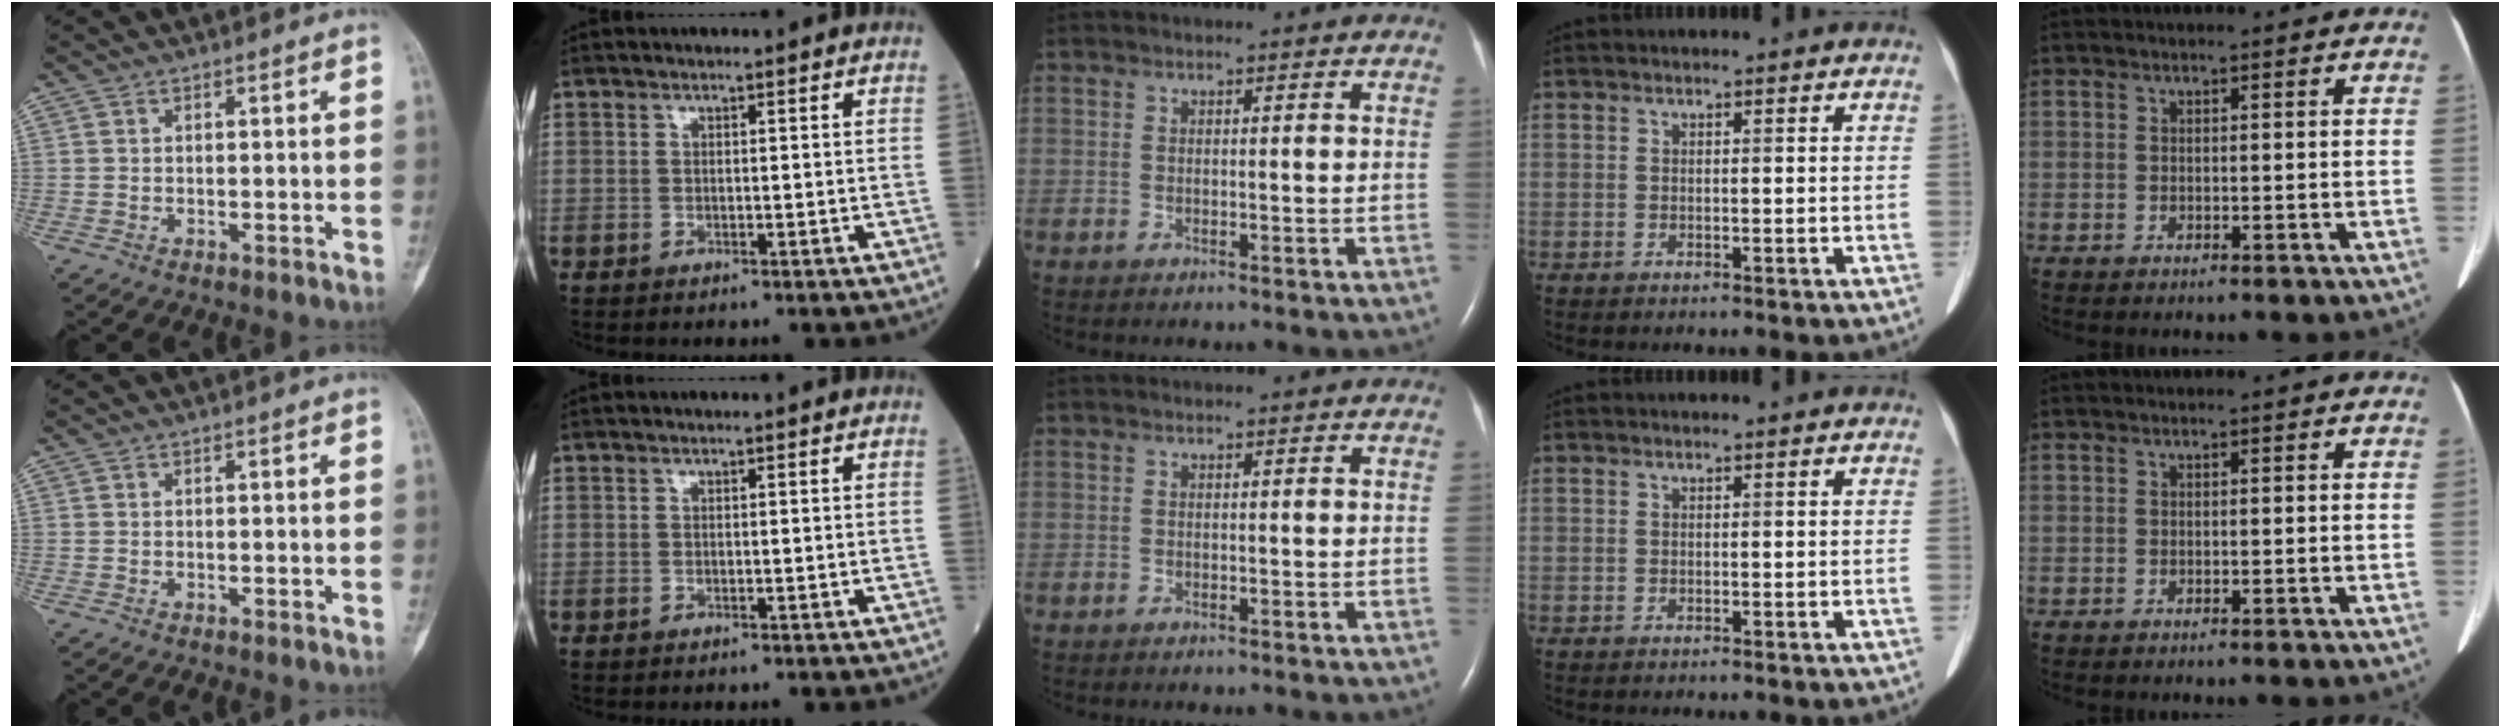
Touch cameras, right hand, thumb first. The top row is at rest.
{}